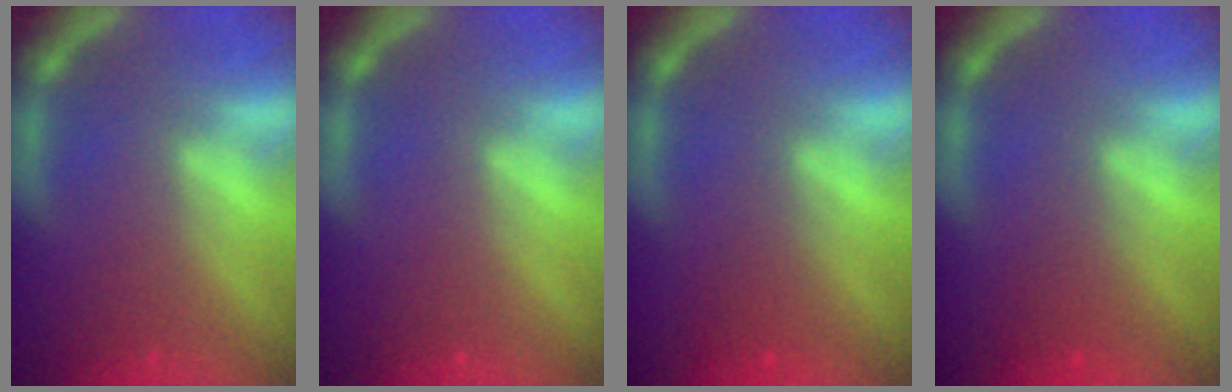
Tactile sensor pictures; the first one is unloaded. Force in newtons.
{"total": 0.0}
{"total": 1.4}
{"total": 1.4}